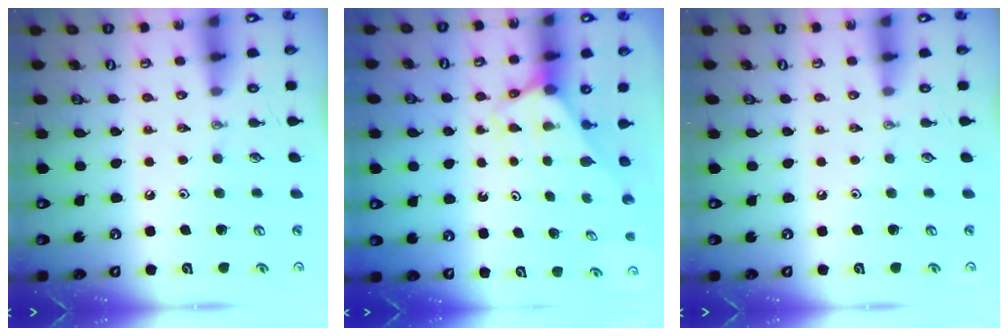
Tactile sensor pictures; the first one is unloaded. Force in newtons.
{"total": 2.6, "press": 2.6, "slide": 0.2}
{"total": 0.0}